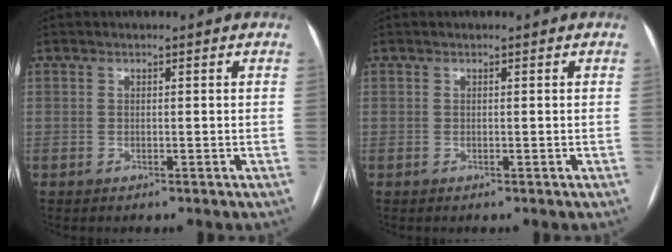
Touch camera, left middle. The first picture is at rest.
{"total": 0.0}